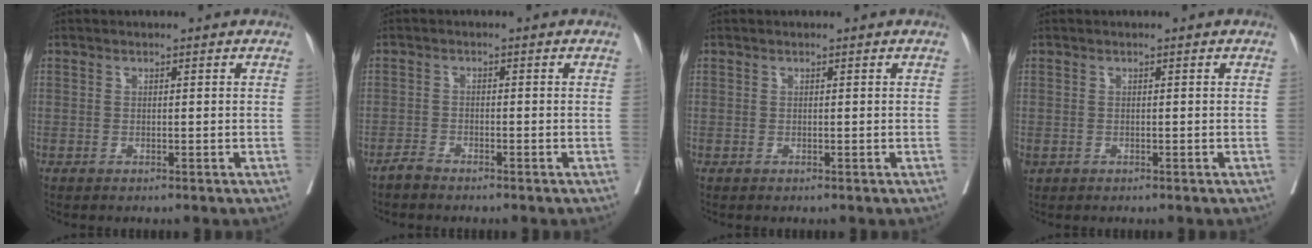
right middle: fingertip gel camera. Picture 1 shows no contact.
{"total": 1.5, "force": [-1.5, 0.3, 0.3], "torque": [-0.008, 0.000, -0.028]}
{"total": 0.0}
{"total": 0.8, "force": [-0.2, 0.7, 0.2], "torque": [-0.006, 0.002, 0.003]}